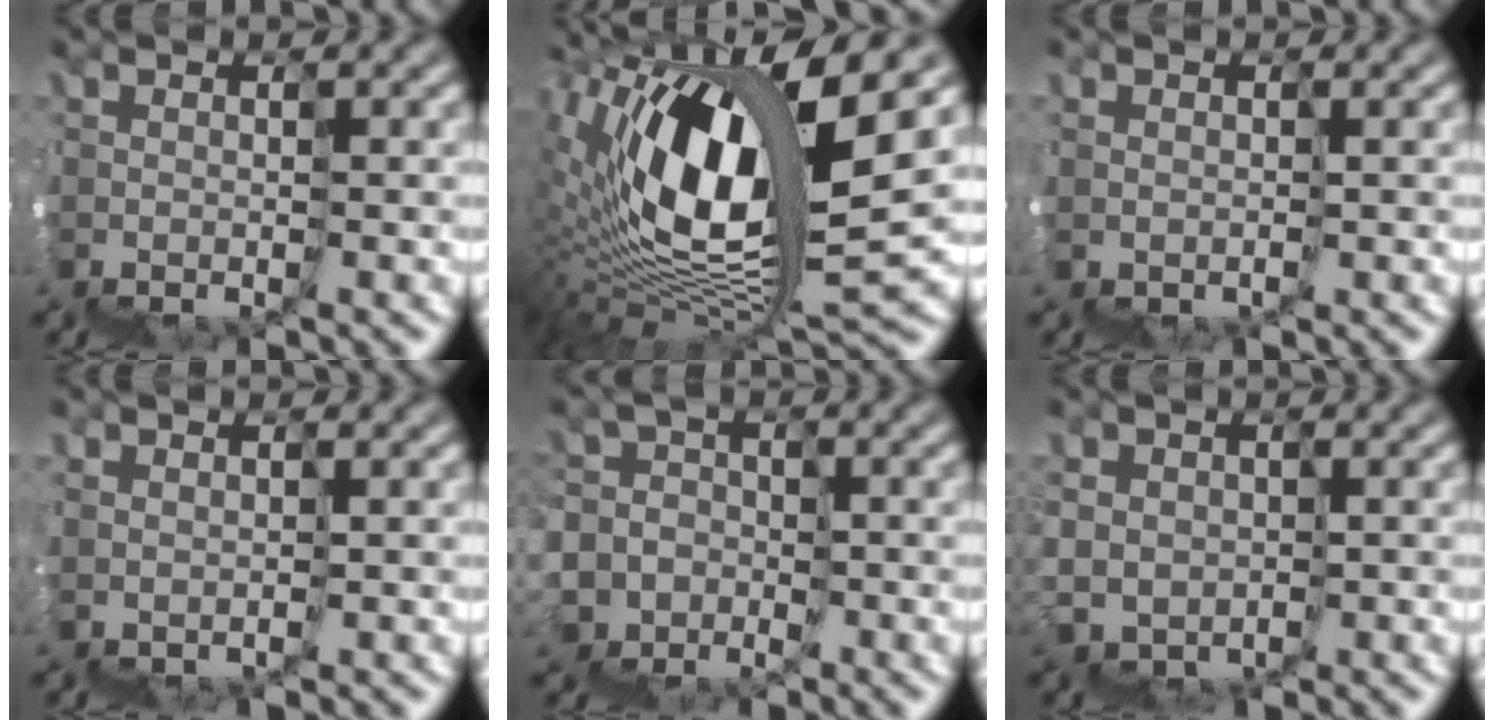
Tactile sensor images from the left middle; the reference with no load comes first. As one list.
[{"total": 11.3, "force": [5.4, 2.3, 9.6], "torque": [-0.179, 0.019, 0.100]}, {"total": 1.8, "force": [-0.6, 1.6, 0.6], "torque": [-0.009, -0.008, -0.006]}, {"total": 1.6, "force": [-0.3, 1.5, 0.3], "torque": [-0.006, -0.006, 0.000]}, {"total": 4.9, "force": [-2.2, 3.4, -2.8], "torque": [0.059, 0.011, -0.059]}, {"total": 2.8, "force": [0.7, 2.3, -1.5], "torque": [0.038, 0.013, -0.007]}]